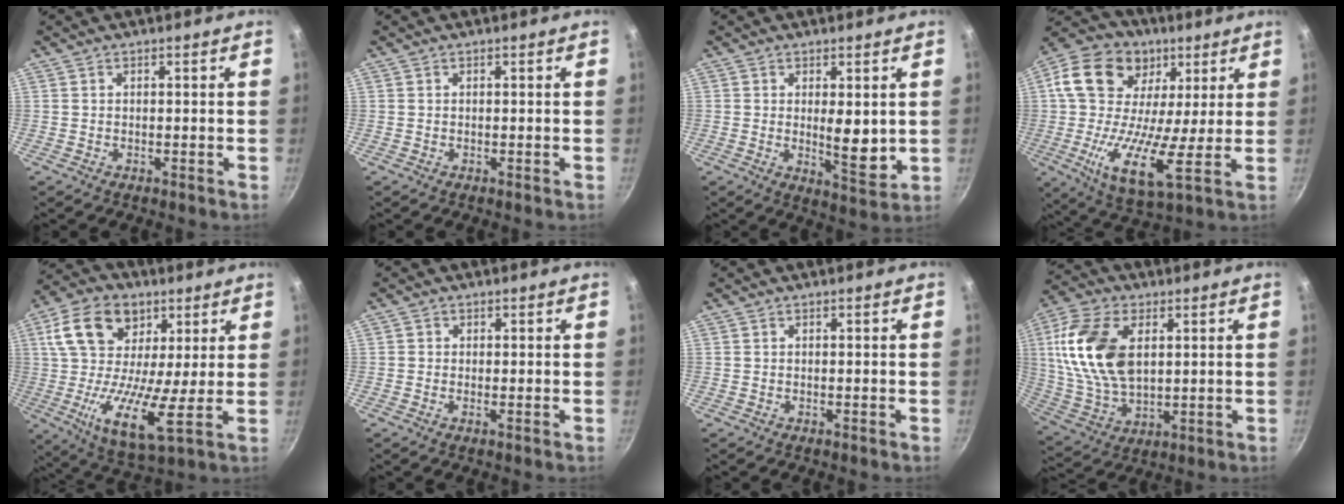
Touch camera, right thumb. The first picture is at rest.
{"total": 0.0}
{"total": 7.2, "force": [0.7, 2.7, 6.6], "torque": [-0.091, -0.029, 0.017]}
{"total": 21.5, "force": [4.5, 14.2, 15.5], "torque": [-0.271, -0.004, 0.057]}
{"total": 18.6, "force": [5.0, 10.7, 14.4], "torque": [-0.243, -0.019, 0.069]}
{"total": 0.7, "force": [-0.1, 0.5, 0.4], "torque": [-0.010, 0.001, -0.006]}
{"total": 0.0}
{"total": 17.8, "force": [4.0, 10.6, 13.7], "torque": [-0.252, -0.007, 0.082]}